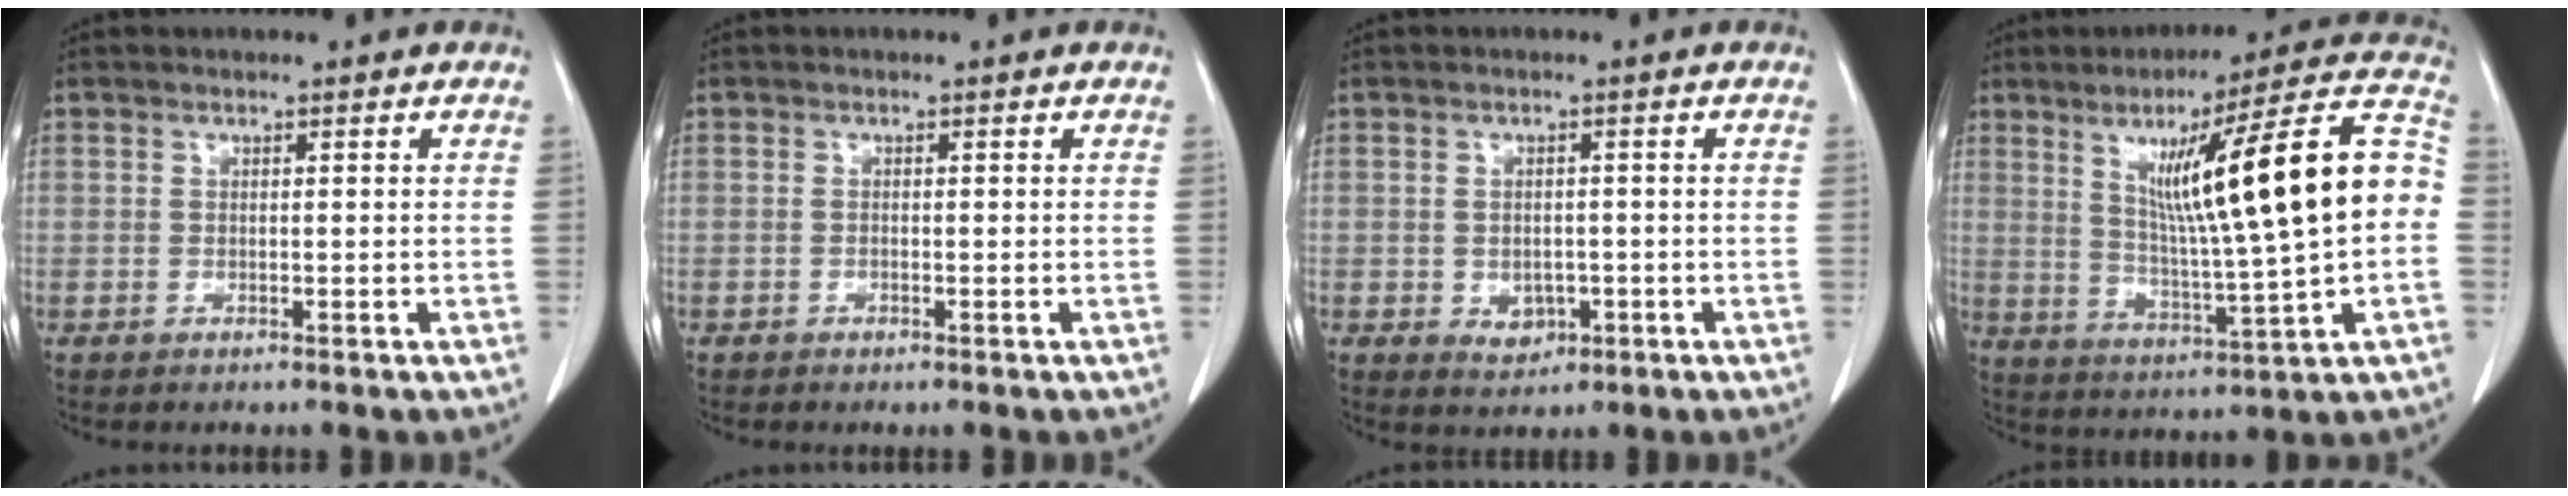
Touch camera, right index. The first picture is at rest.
{"total": 0.0}
{"total": 3.2, "force": [-0.9, 2.5, 1.8], "torque": [-0.022, 0.001, -0.001]}
{"total": 21.3, "force": [2.8, 0.9, 21.1], "torque": [-0.312, 0.025, 0.037]}